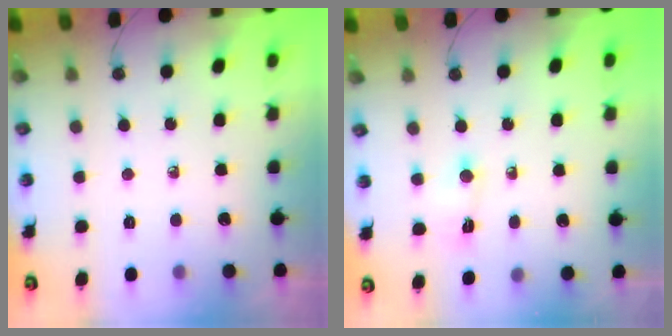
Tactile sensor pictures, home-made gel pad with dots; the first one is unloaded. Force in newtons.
{"total": 3.4, "press": 3.4, "slide": 0.3}